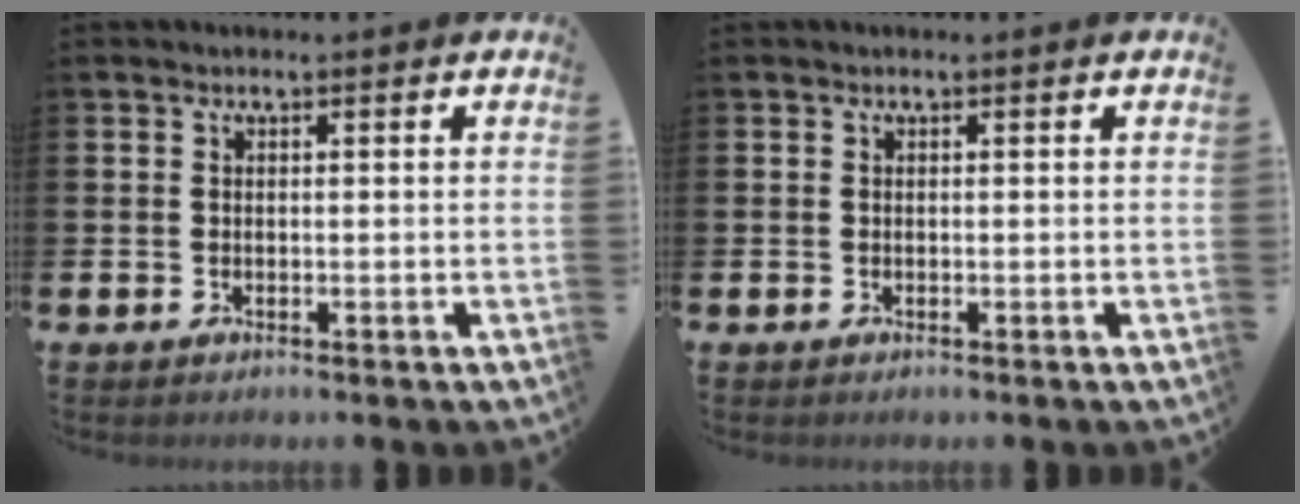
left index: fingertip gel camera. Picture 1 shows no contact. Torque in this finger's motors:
{"motor_torque": [0.00, 0.00, 0.00, -0.01]}